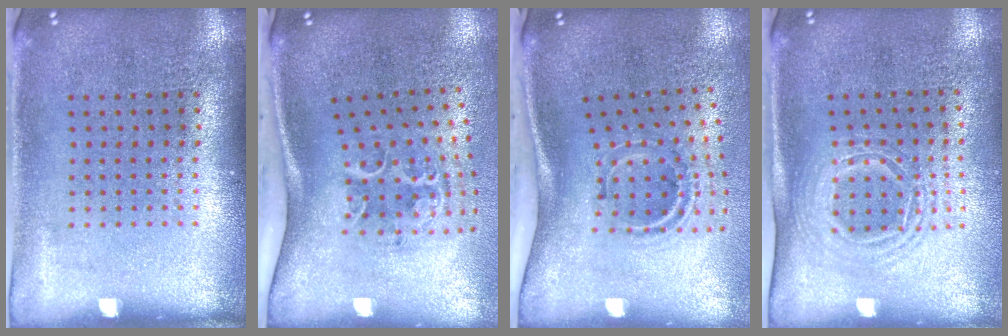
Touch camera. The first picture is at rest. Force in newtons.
{"total": 2.2, "press": 1.4, "slide": 1.8}
{"total": 2.2, "press": 1.2, "slide": 1.8}
{"total": 1.6, "press": 1.3, "slide": 1.0}